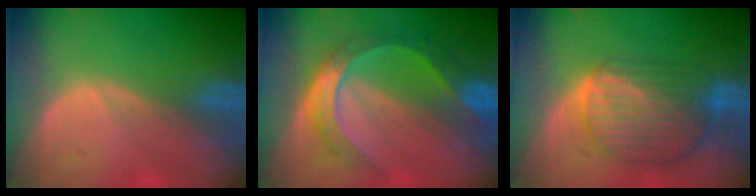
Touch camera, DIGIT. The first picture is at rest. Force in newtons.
{"total": 8.3, "press": 8.3, "slide": 0.9}
{"total": 9.7, "press": 8.2, "slide": 5.2}